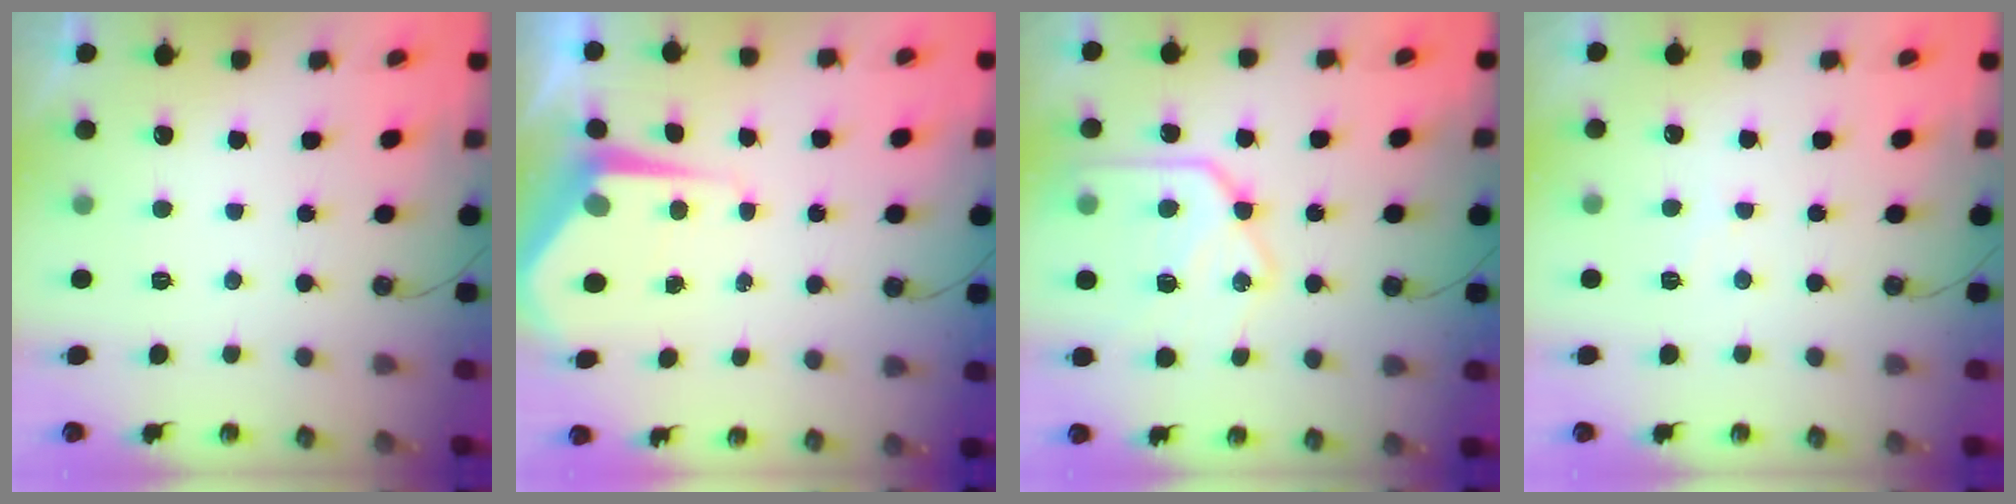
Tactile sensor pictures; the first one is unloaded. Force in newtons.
{"total": 5.7, "press": 5.7, "slide": 0.3}
{"total": 17.6, "press": 17.6, "slide": 1.6}
{"total": 4.8, "press": 4.8, "slide": 0.7}